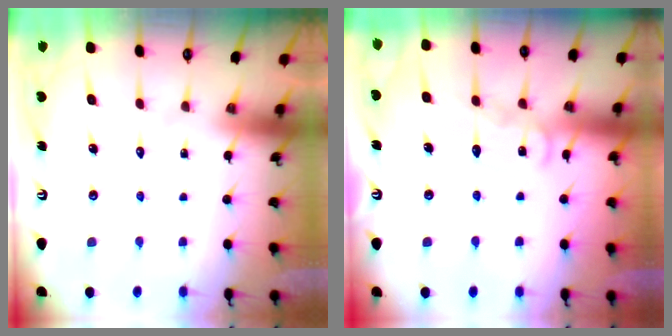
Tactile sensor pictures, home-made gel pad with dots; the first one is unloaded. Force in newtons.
{"total": 9.4, "press": 9.4, "slide": 0.8}